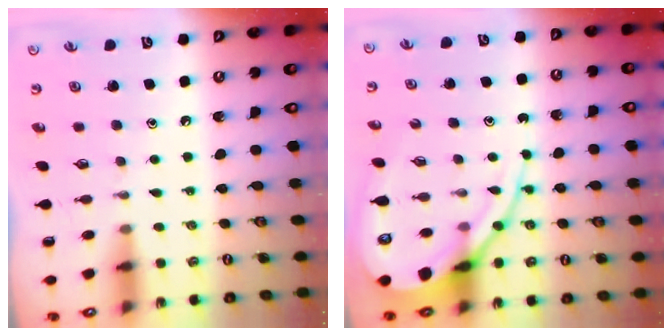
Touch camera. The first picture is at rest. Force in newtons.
{"total": 11.3, "press": 11.3, "slide": 1.2}